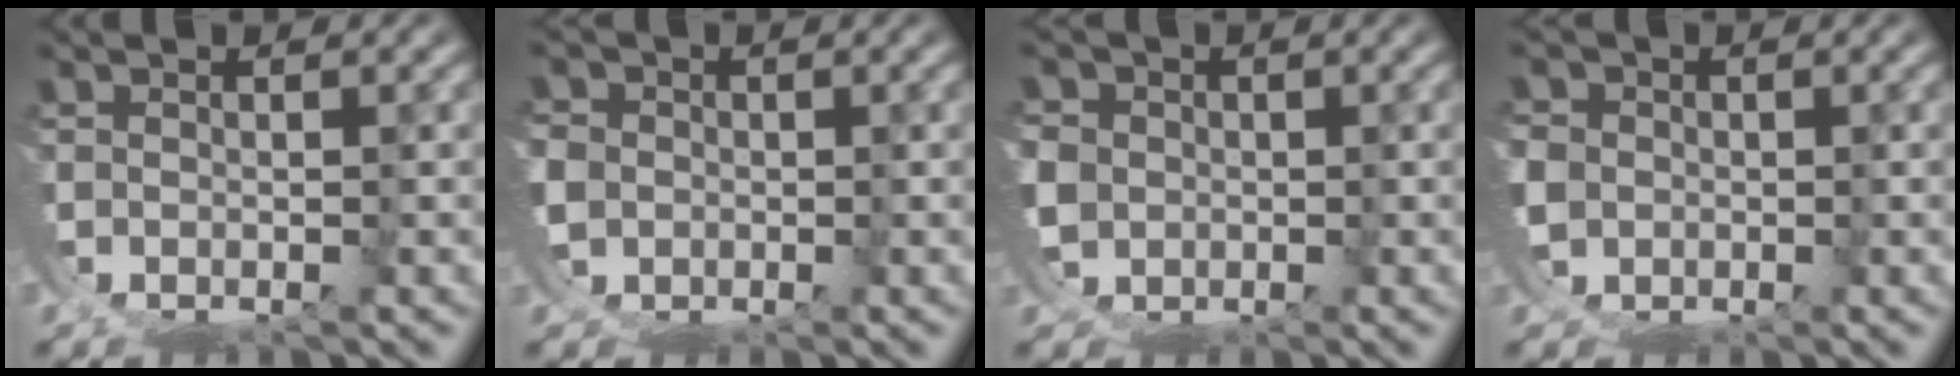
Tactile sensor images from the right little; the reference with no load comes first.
{"total": 3.8, "force": [-0.6, 3.4, 1.6], "torque": [-0.053, -0.025, -0.004]}
{"total": 5.8, "force": [-0.5, 5.2, 2.6], "torque": [-0.073, -0.028, 0.000]}
{"total": 3.7, "force": [-0.5, 3.3, 1.6], "torque": [-0.052, -0.024, -0.003]}